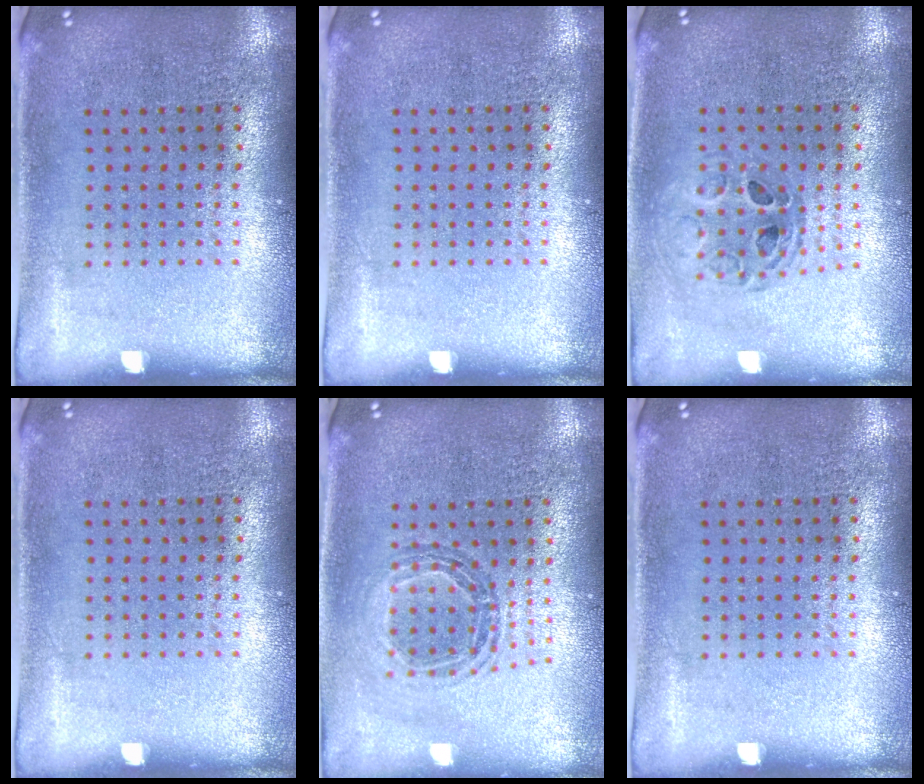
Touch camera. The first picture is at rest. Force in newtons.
{"total": 0.0}
{"total": 0.8, "press": 0.8, "slide": 0.2}
{"total": 0.0}
{"total": 0.9, "press": 0.9, "slide": 0.2}
{"total": 0.0}